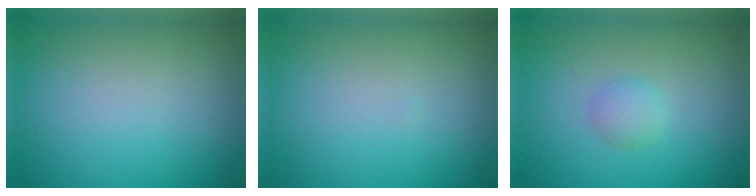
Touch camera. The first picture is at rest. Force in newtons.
{"total": 0.0}
{"total": 1.4, "press": 1.4, "slide": 0.0}